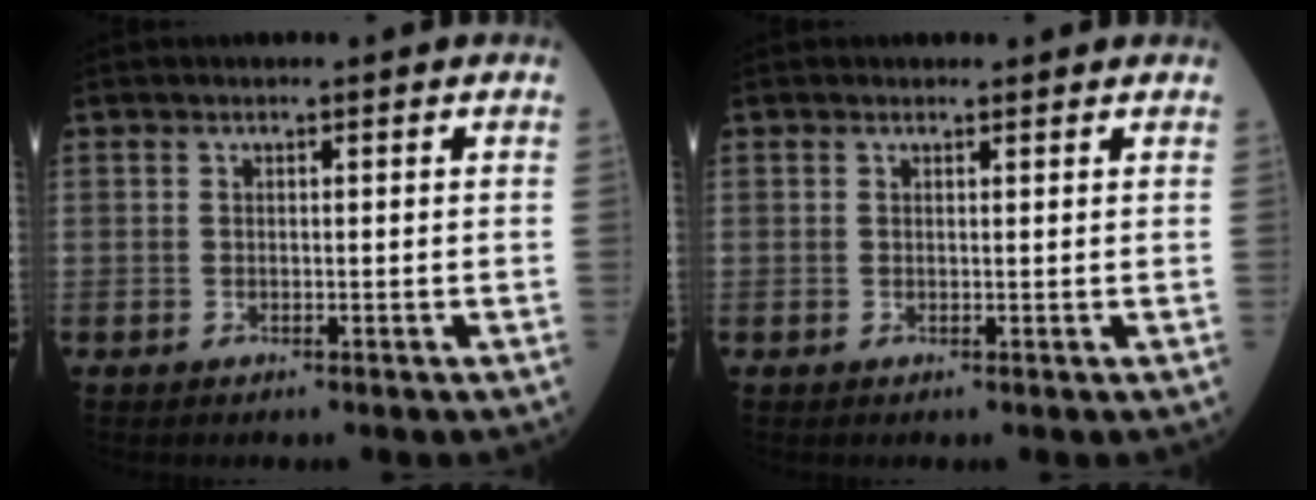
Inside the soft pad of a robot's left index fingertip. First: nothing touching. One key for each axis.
{"total": 0.9, "fx": 0.9, "fy": 0.3, "fz": 0.0, "tx": -0.010, "ty": -0.001, "tz": 0.009}